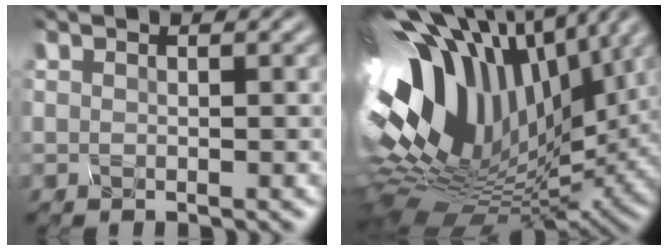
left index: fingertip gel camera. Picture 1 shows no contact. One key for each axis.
{"total": 15.4, "fx": 2.4, "fy": 8.6, "fz": 12.6, "tx": -0.268, "ty": 0.018, "tz": 0.048}